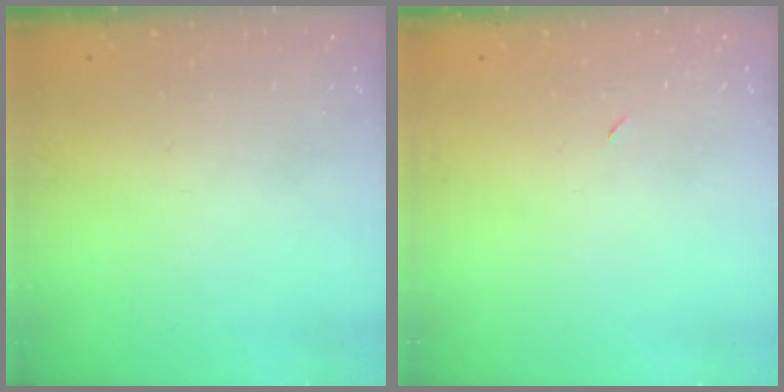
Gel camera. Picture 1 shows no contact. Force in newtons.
{"total": 2.3, "press": 2.0, "slide": 1.2}